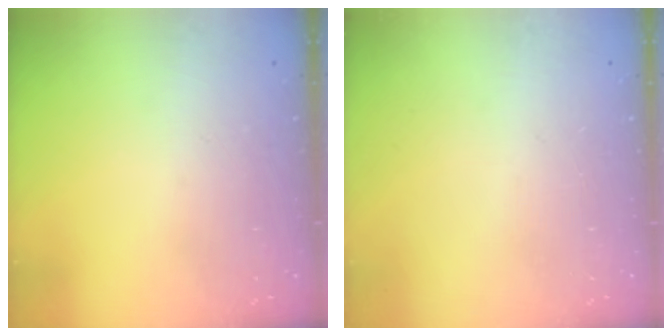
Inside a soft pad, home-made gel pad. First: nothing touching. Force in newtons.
{"total": 0.0}